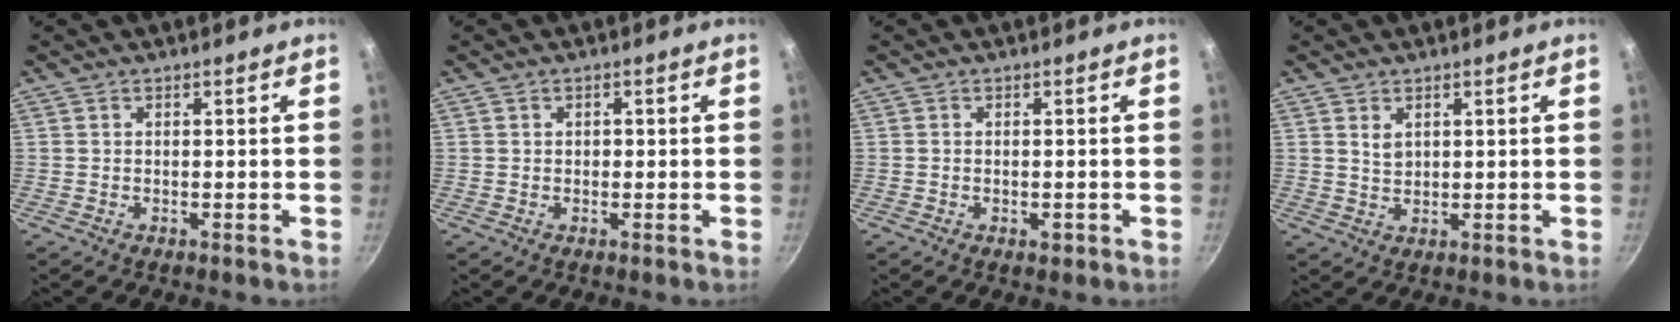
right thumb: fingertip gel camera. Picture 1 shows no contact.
{"total": 0.9, "force": [0.1, 0.8, 0.4], "torque": [-0.002, 0.004, 0.001]}
{"total": 1.5, "force": [-0.6, 0.8, 1.1], "torque": [-0.015, 0.001, -0.009]}
{"total": 2.6, "force": [1.2, 1.6, 1.6], "torque": [-0.025, -0.005, 0.025]}